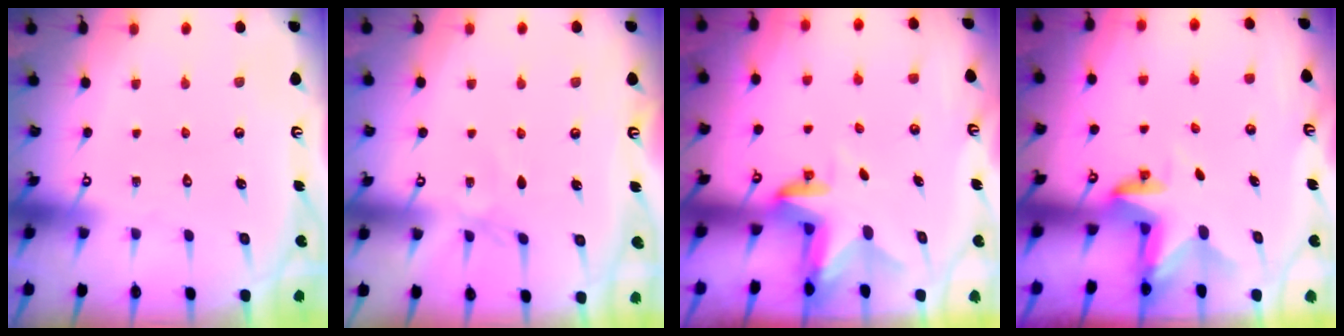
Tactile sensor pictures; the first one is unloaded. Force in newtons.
{"total": 1.7, "press": 1.7, "slide": 0.5}
{"total": 3.0, "press": 2.9, "slide": 0.5}
{"total": 2.9, "press": 2.9, "slide": 0.2}